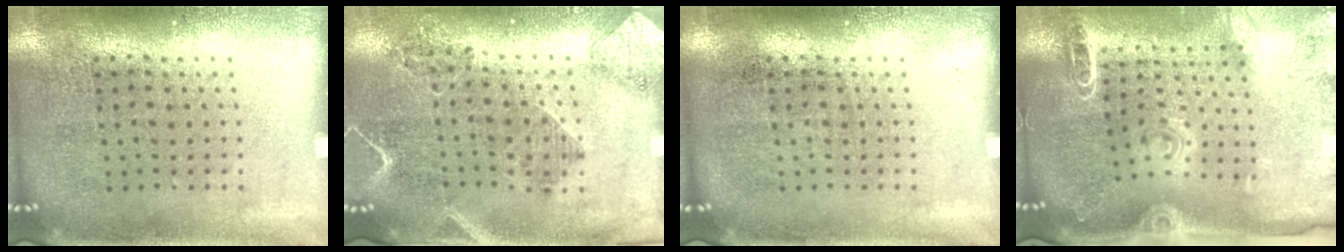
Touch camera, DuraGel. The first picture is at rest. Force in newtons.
{"total": 1.8, "press": 1.6, "slide": 0.8}
{"total": 0.0}
{"total": 2.0, "press": 1.8, "slide": 0.7}